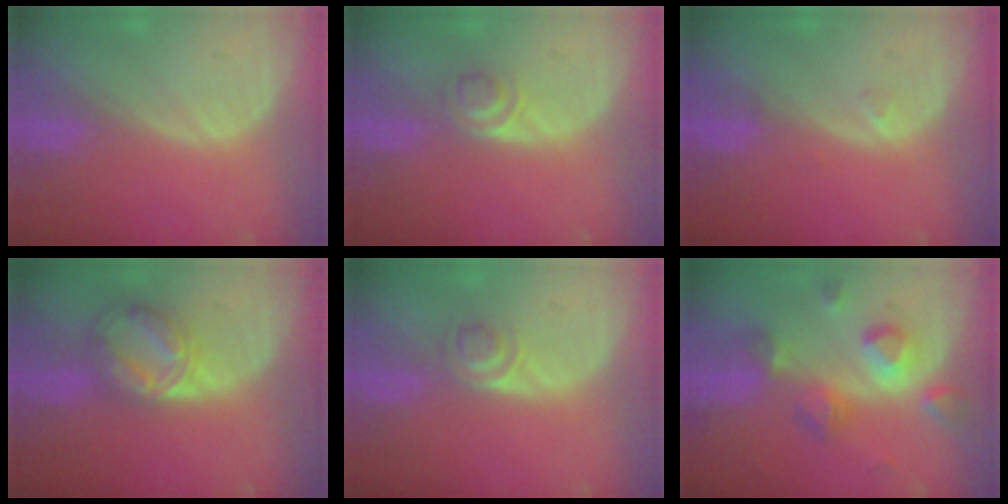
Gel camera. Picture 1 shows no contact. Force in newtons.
{"total": 2.8, "press": 2.7, "slide": 1.0}
{"total": 0.7, "press": 0.7, "slide": 0.2}
{"total": 6.4, "press": 6.4, "slide": 0.4}
{"total": 2.8, "press": 2.7, "slide": 1.0}
{"total": 7.9, "press": 7.7, "slide": 2.1}